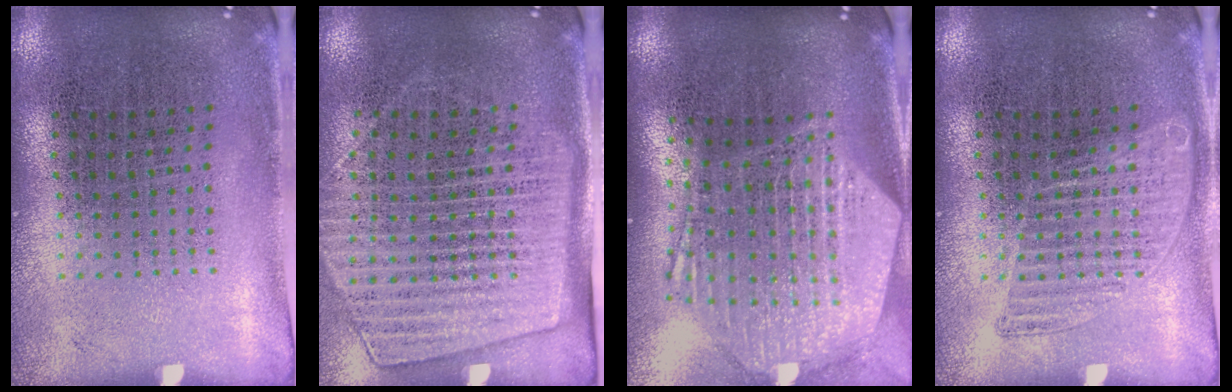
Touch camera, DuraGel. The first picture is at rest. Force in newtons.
{"total": 1.9, "press": 1.6, "slide": 1.0}
{"total": 2.8, "press": 2.2, "slide": 1.7}
{"total": 1.4, "press": 1.4, "slide": 0.1}